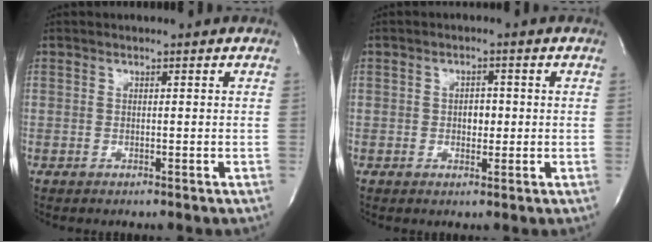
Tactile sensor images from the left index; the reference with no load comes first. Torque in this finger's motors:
{"motor_torque": [-0.24, 0.17, -0.05, 0.00]}